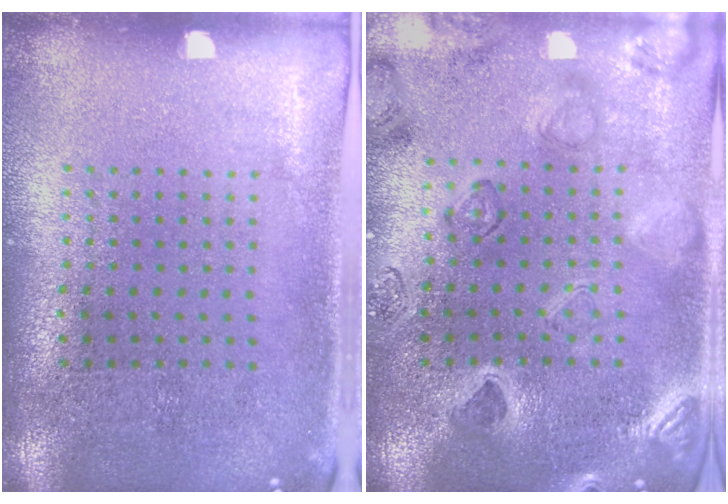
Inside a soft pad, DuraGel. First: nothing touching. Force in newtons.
{"total": 2.5, "press": 2.4, "slide": 0.6}